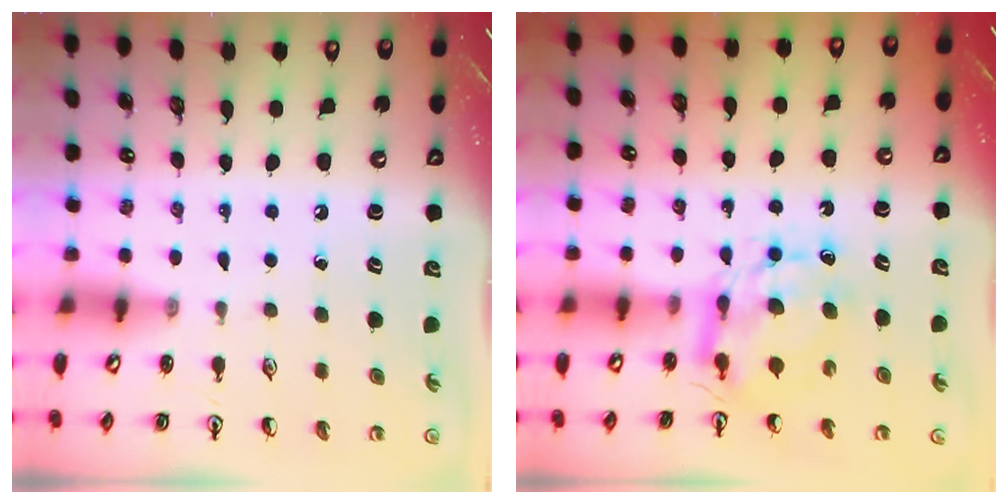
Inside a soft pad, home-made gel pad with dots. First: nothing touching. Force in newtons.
{"total": 7.6, "press": 7.6, "slide": 0.5}